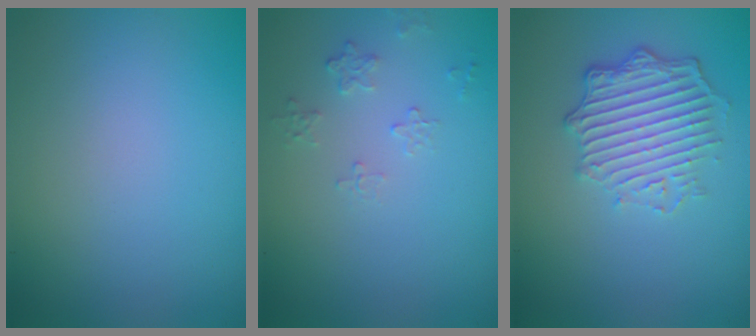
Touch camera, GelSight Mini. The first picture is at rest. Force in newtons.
{"total": 1.2, "press": 0.8, "slide": 0.9}
{"total": 4.8, "press": 3.7, "slide": 3.1}